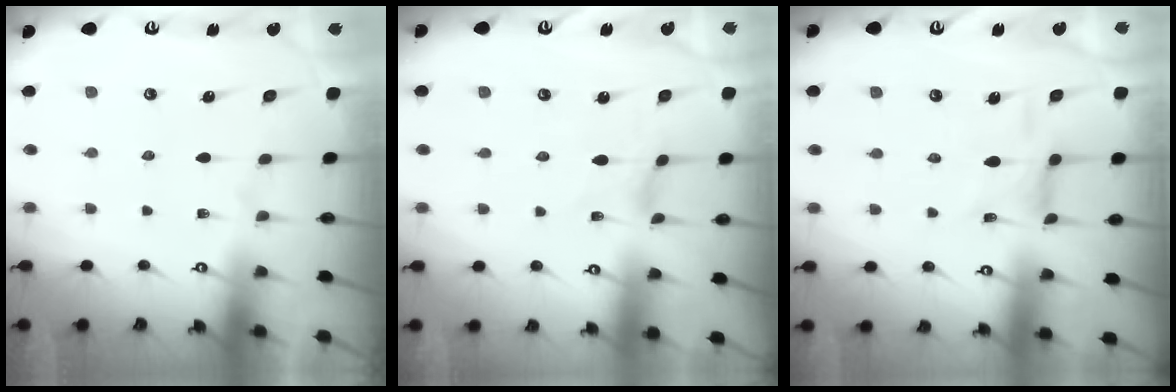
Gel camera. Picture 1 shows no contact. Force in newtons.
{"total": 0.0}
{"total": 4.8, "press": 4.8, "slide": 0.5}